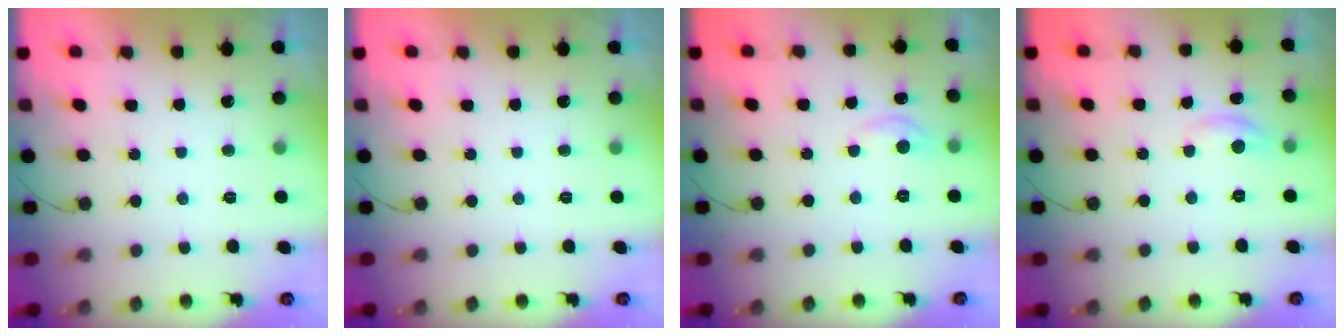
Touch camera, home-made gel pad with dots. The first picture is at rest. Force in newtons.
{"total": 0.0}
{"total": 4.4, "press": 4.3, "slide": 0.6}
{"total": 3.9, "press": 3.9, "slide": 0.3}